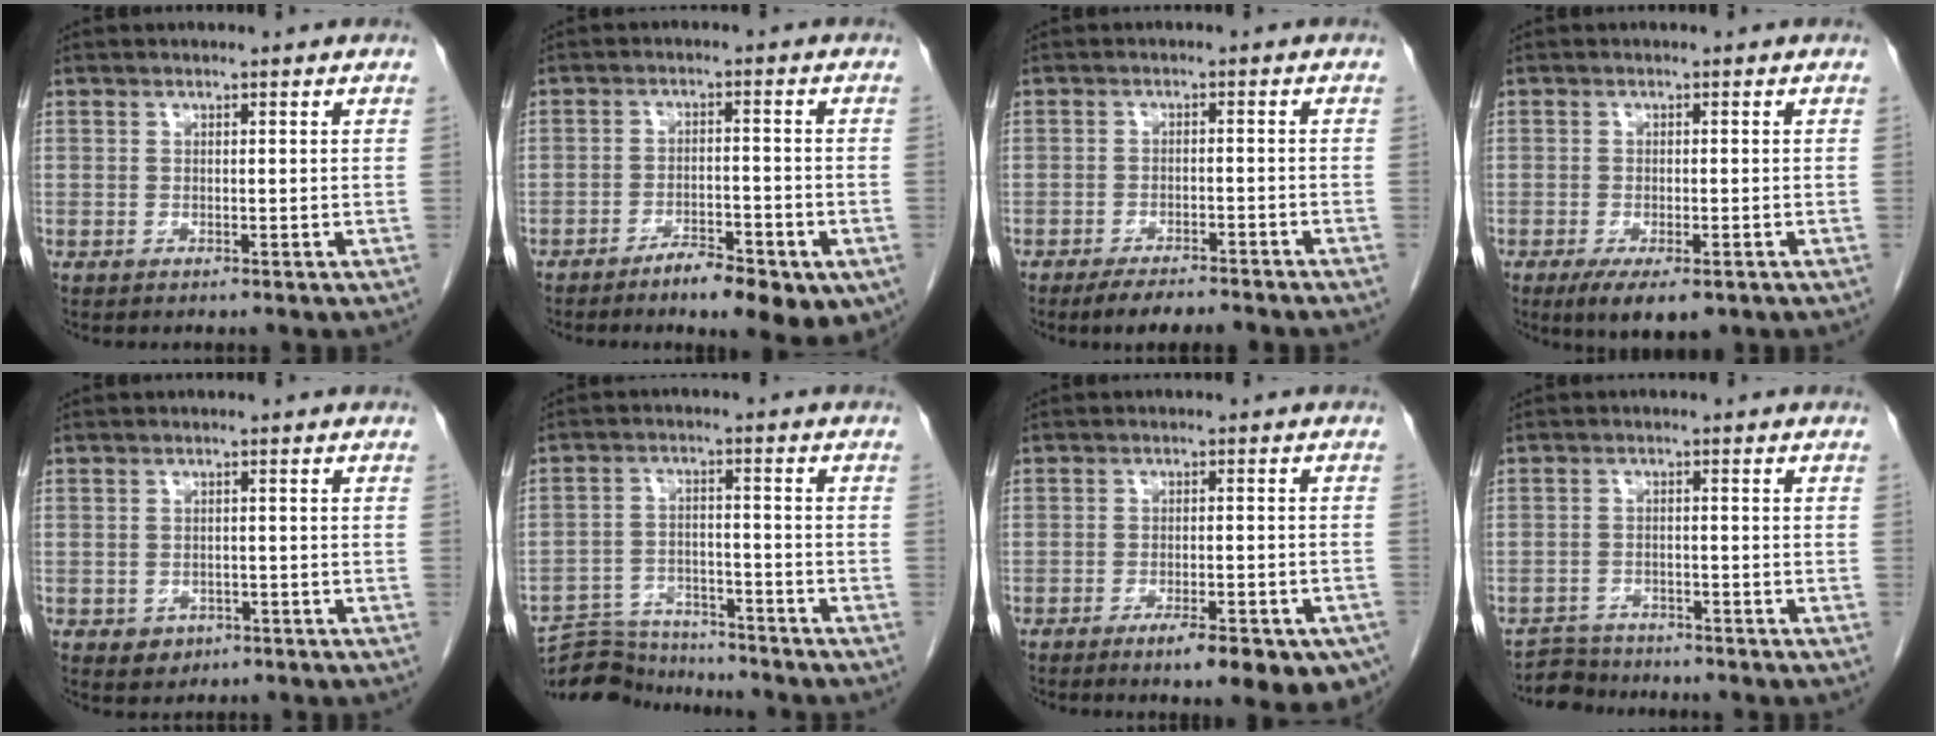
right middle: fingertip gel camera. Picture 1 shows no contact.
{"total": 9.1, "force": [-5.6, 2.4, 6.8], "torque": [-0.090, 0.000, -0.080]}
{"total": 6.1, "force": [-5.3, 0.5, 2.9], "torque": [-0.039, -0.010, -0.084]}
{"total": 6.5, "force": [-4.0, 2.2, 4.6], "torque": [-0.070, -0.013, -0.059]}
{"total": 2.5, "force": [-1.2, 2.1, 0.8], "torque": [-0.010, 0.004, -0.007]}
{"total": 10.9, "force": [-10.6, 2.4, 1.1], "torque": [-0.016, 0.014, -0.169]}
{"total": 11.5, "force": [-7.6, 3.0, 8.2], "torque": [-0.061, 0.002, -0.098]}
{"total": 4.0, "force": [-3.7, 1.2, -0.9], "torque": [0.017, -0.005, -0.064]}